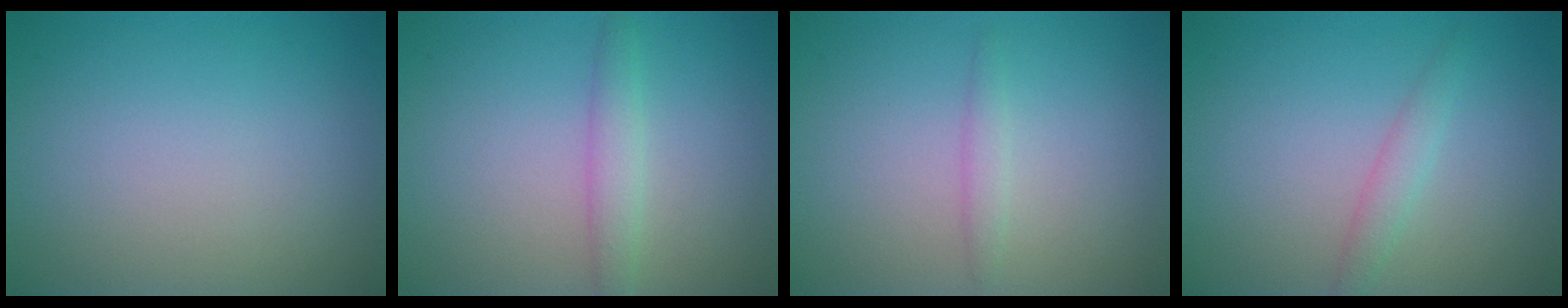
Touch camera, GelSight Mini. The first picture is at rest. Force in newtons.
{"total": 1.8, "press": 1.8, "slide": 0.1}
{"total": 1.0, "press": 1.0, "slide": 0.0}
{"total": 1.6, "press": 1.6, "slide": 0.0}